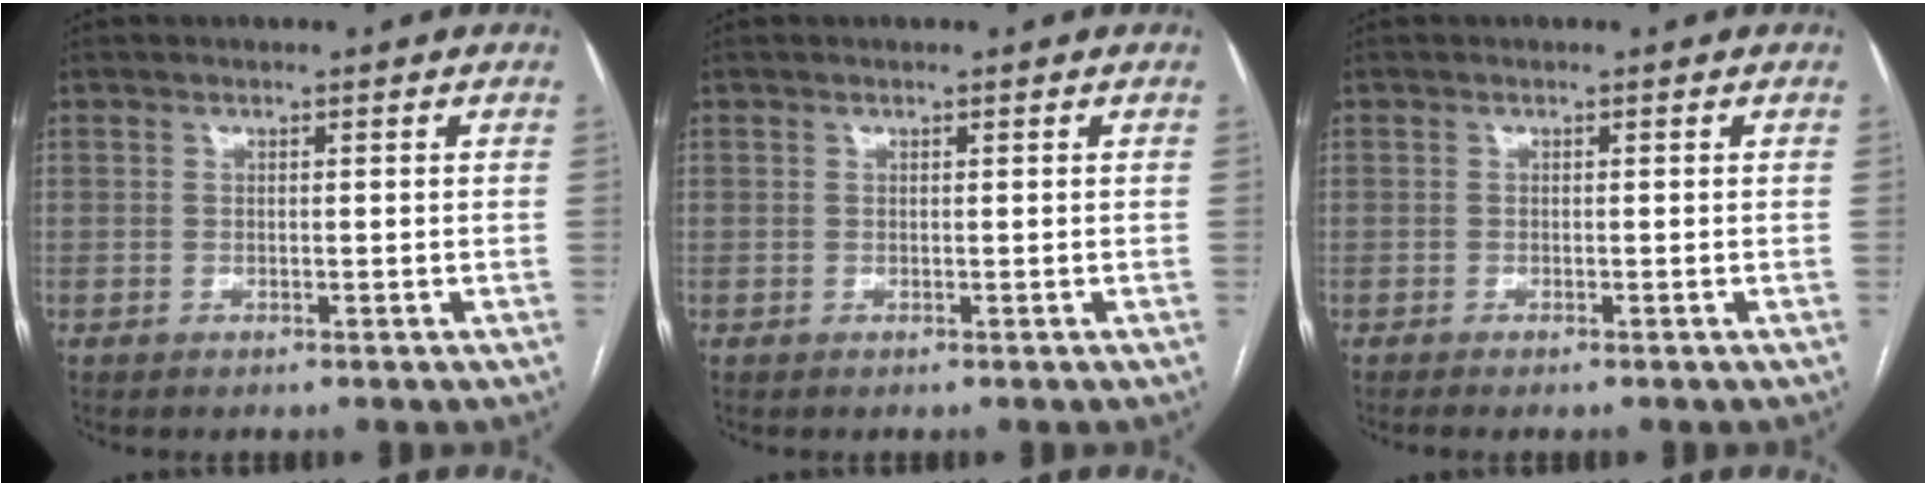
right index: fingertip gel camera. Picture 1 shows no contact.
{"total": 0.0}
{"total": 1.2, "force": [-1.0, 0.0, 0.6], "torque": [-0.008, -0.002, -0.014]}